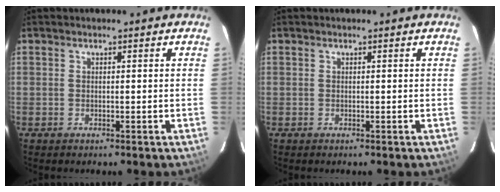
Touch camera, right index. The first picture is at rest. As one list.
[{"total": 0.0}]